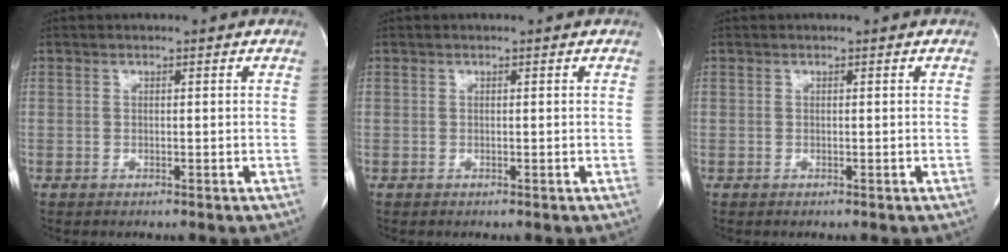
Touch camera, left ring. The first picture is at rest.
{"total": 0.0}
{"total": 0.0}